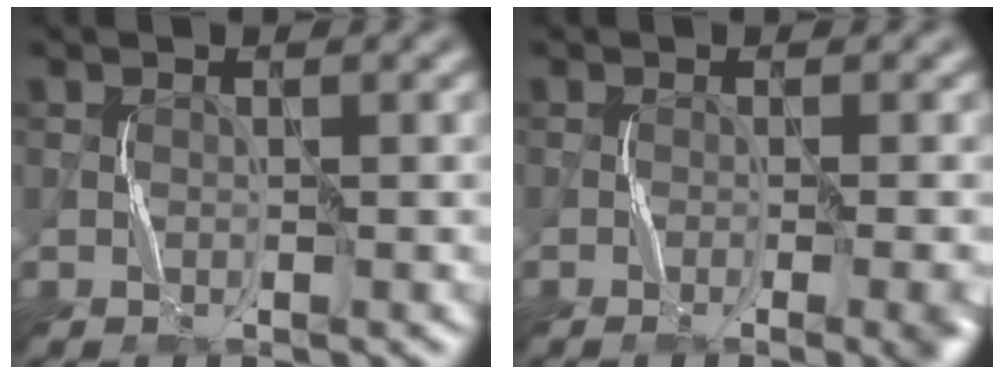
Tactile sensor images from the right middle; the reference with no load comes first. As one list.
[{"total": 4.0, "force": [-1.7, 1.0, 3.5], "torque": [-0.036, 0.002, -0.022]}]